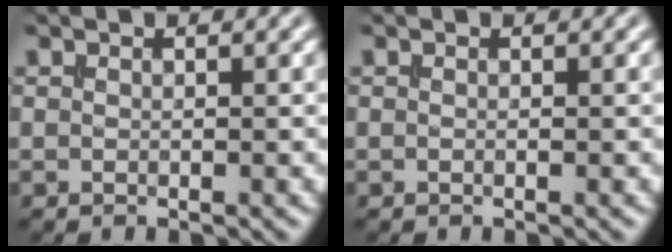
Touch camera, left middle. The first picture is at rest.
{"total": 0.0}